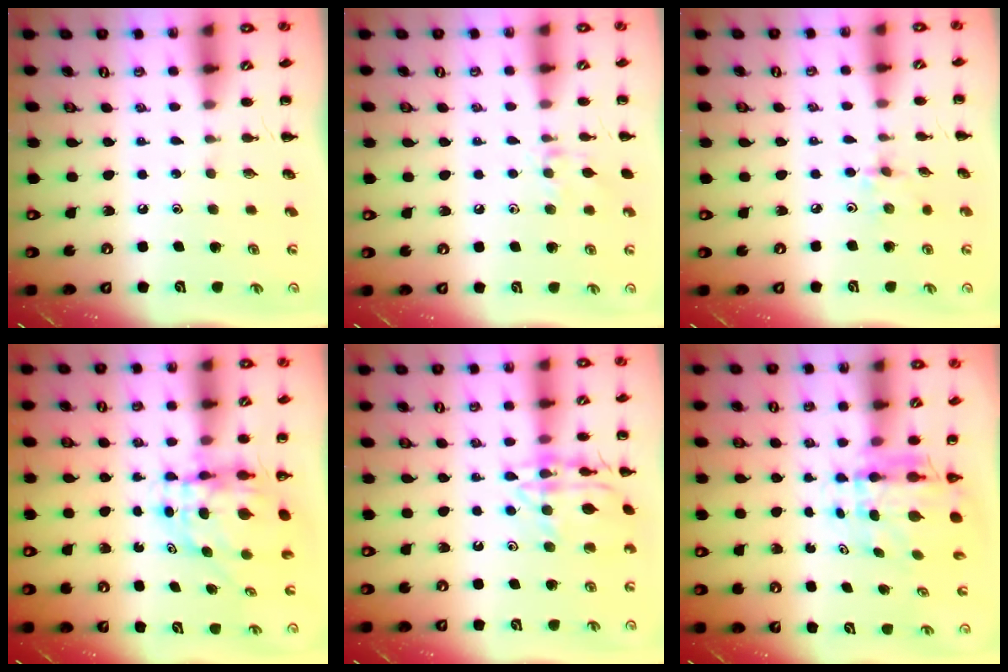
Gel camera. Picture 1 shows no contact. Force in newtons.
{"total": 7.2, "press": 7.1, "slide": 1.5}
{"total": 2.4, "press": 2.3, "slide": 0.8}
{"total": 6.5, "press": 6.3, "slide": 1.5}
{"total": 15.4, "press": 15.3, "slide": 0.3}
{"total": 5.8, "press": 5.6, "slide": 1.6}